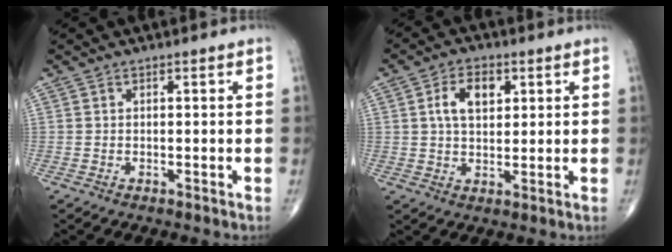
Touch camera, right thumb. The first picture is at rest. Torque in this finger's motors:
{"motor_torque": [-0.45, 0.85, 0.52, 0.17, 0.04]}